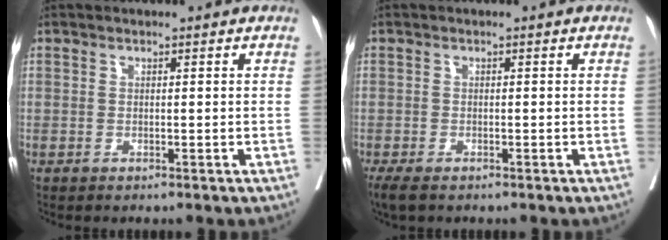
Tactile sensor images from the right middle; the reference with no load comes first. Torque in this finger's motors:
{"motor_torque": [0.76, -0.90, 0.23, 0.04]}